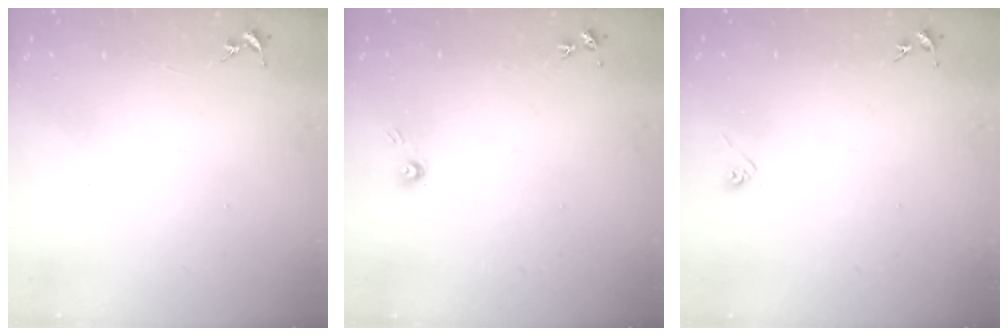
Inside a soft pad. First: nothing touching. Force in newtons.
{"total": 3.9, "press": 3.8, "slide": 0.4}
{"total": 2.9, "press": 2.8, "slide": 0.8}